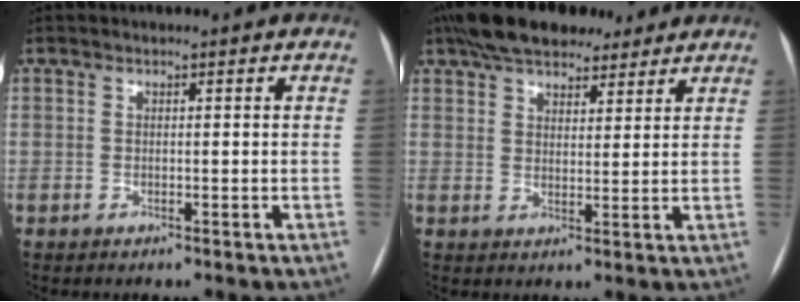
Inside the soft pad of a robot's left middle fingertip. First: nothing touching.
{"total": 13.4, "force": [10.6, 5.5, 6.1], "torque": [-0.103, 0.043, 0.165]}